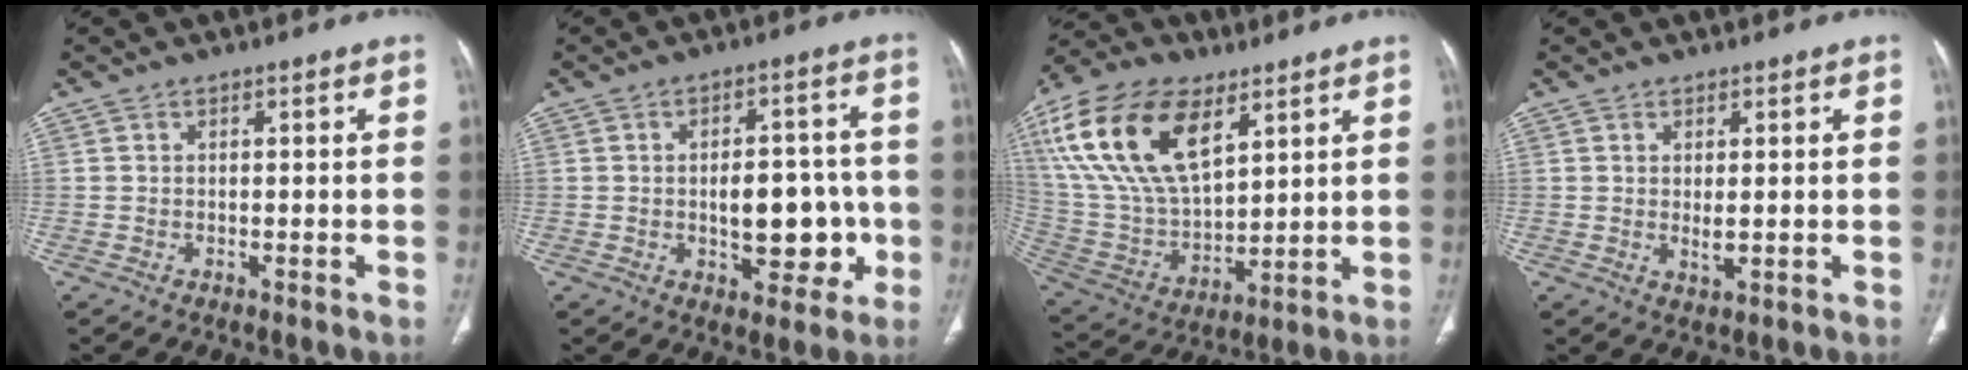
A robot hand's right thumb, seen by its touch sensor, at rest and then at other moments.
{"total": 11.2, "force": [-1.7, 6.5, 9.0], "torque": [-0.086, 0.026, -0.016]}
{"total": 23.3, "force": [10.3, 12.2, 16.9], "torque": [-0.322, -0.021, 0.197]}
{"total": 2.1, "force": [0.1, 0.7, 2.0], "torque": [-0.035, -0.008, 0.007]}